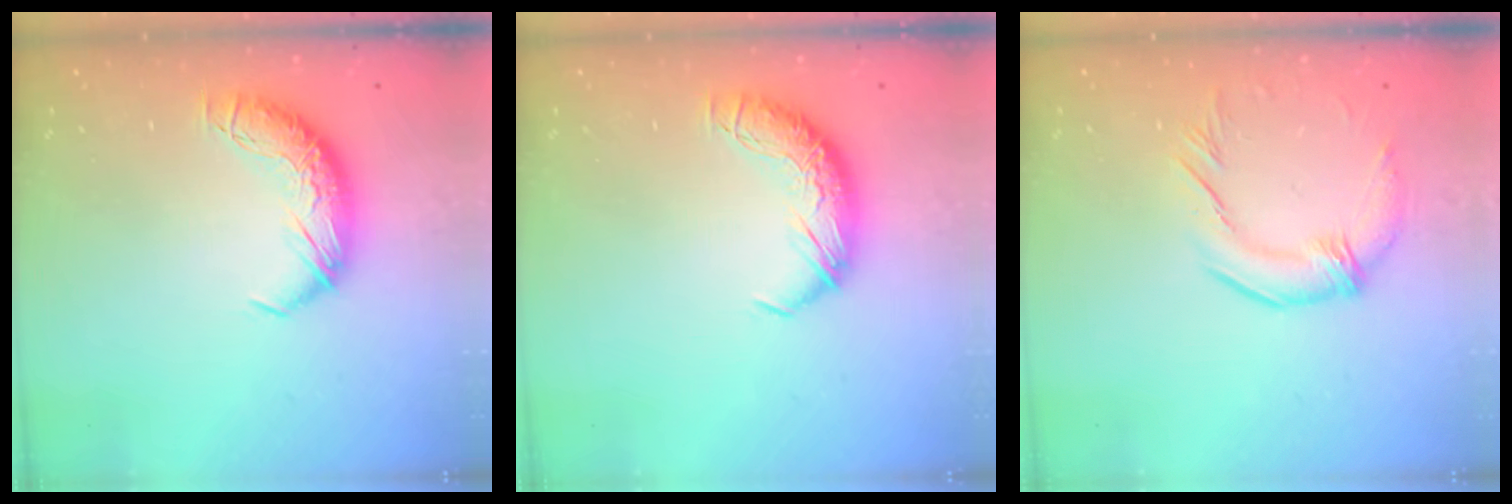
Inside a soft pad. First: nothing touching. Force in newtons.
{"total": 0.0}
{"total": 2.3, "press": 1.8, "slide": 1.4}